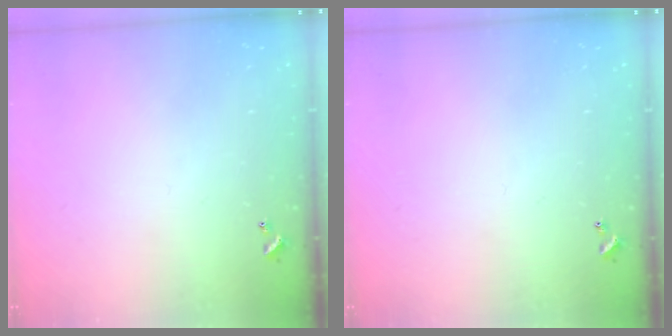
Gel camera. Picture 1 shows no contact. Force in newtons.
{"total": 0.0}